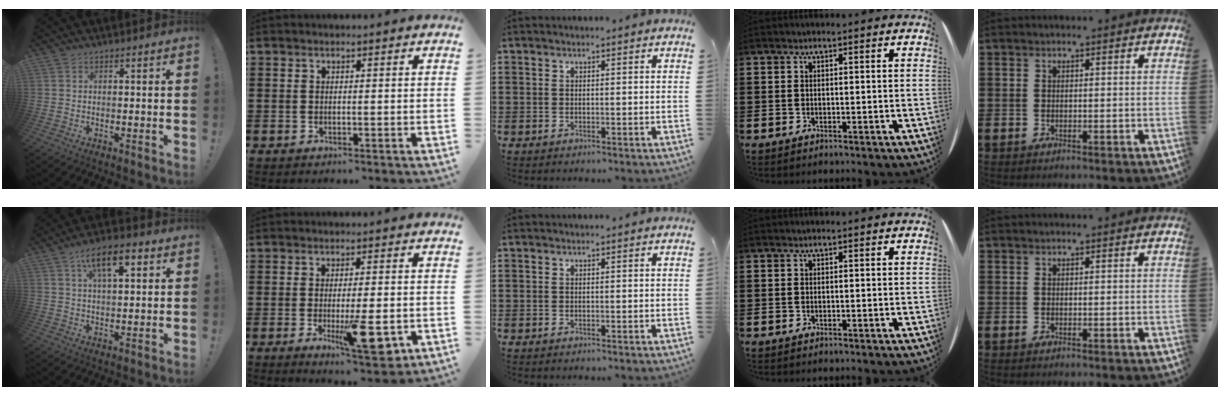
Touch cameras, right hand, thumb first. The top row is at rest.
{"thumb": {"total": 10.1, "force": [4.5, 4.2, 8.0], "torque": [-0.122, -0.005, 0.075]}, "index": {"total": 9.2, "force": [-2.7, 2.3, 8.4], "torque": [-0.150, -0.015, -0.039]}}